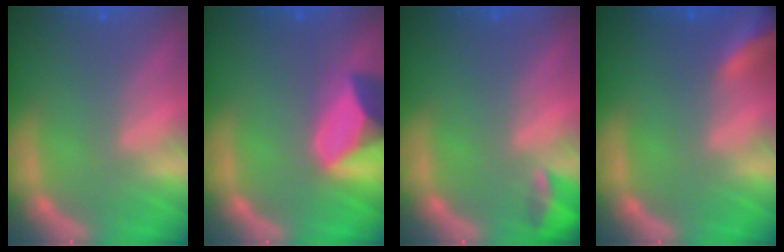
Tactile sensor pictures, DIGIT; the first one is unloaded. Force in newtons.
{"total": 8.4}
{"total": 2.4}
{"total": 7.9}